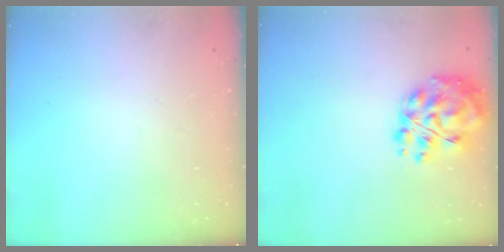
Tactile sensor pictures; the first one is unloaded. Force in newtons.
{"total": 14.5, "press": 13.9, "slide": 3.9}